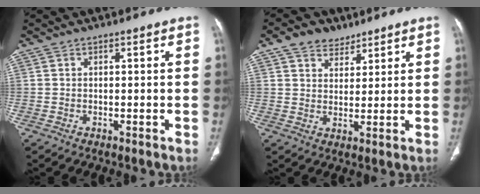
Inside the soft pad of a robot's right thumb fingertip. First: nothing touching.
{"total": 6.6, "force": [4.4, 4.5, 1.9], "torque": [-0.007, -0.022, 0.076]}